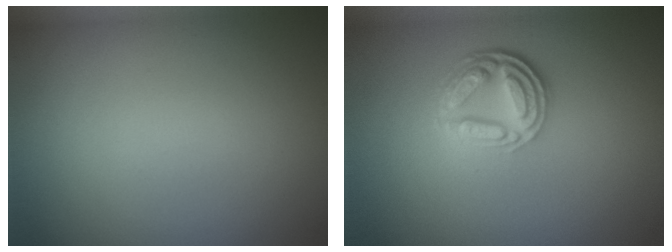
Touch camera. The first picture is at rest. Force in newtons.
{"total": 4.6, "press": 3.5, "slide": 3.0}